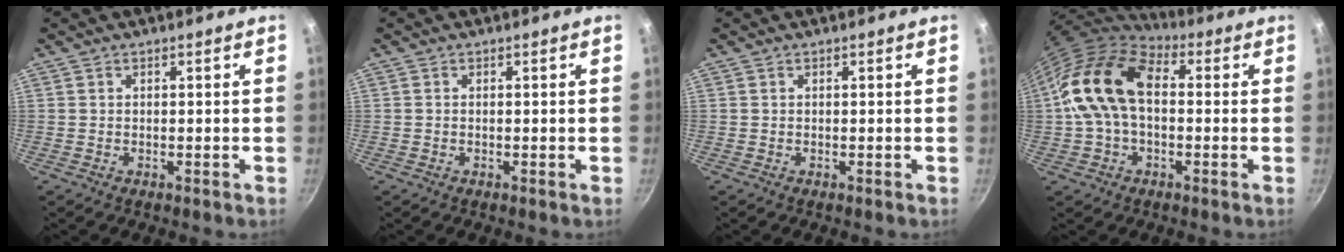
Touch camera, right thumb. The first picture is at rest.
{"total": 0.0}
{"total": 0.0}
{"total": 15.8, "force": [0.9, 10.4, 11.9], "torque": [-0.197, 0.037, 0.001]}